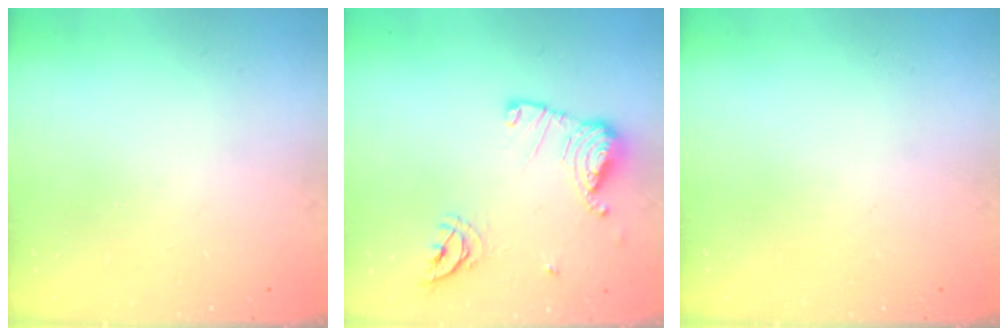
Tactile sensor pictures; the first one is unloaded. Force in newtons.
{"total": 12.8, "press": 12.8, "slide": 0.5}
{"total": 0.0}